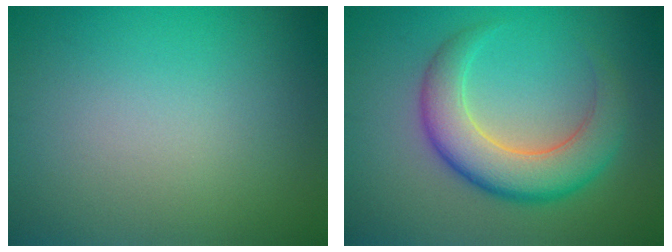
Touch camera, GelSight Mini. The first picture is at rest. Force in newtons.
{"total": 6.2, "press": 6.2, "slide": 0.3}